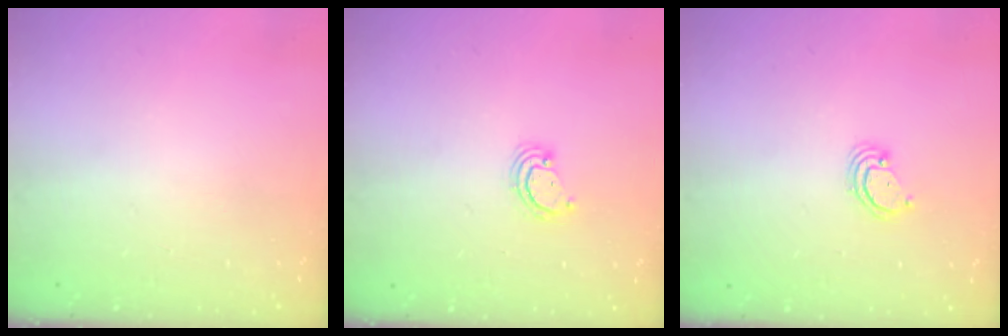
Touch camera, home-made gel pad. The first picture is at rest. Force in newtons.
{"total": 2.6, "press": 2.6, "slide": 0.3}
{"total": 2.6, "press": 2.6, "slide": 0.2}